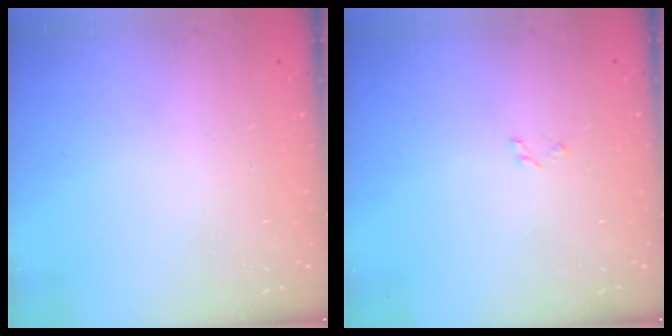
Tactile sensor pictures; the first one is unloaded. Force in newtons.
{"total": 1.5, "press": 1.5, "slide": 0.2}